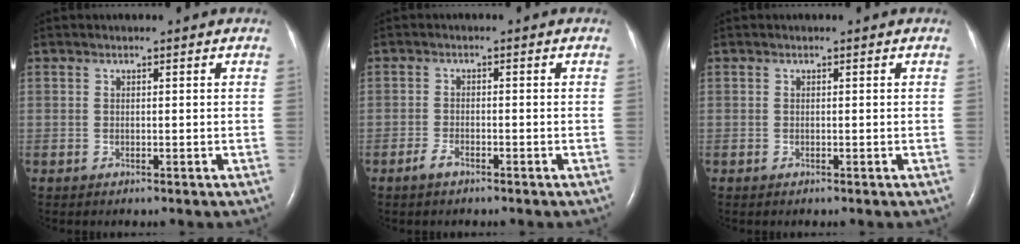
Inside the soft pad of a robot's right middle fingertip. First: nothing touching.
{"total": 2.0, "force": [-1.5, 0.6, 1.2], "torque": [-0.032, -0.001, -0.028]}
{"total": 0.0}